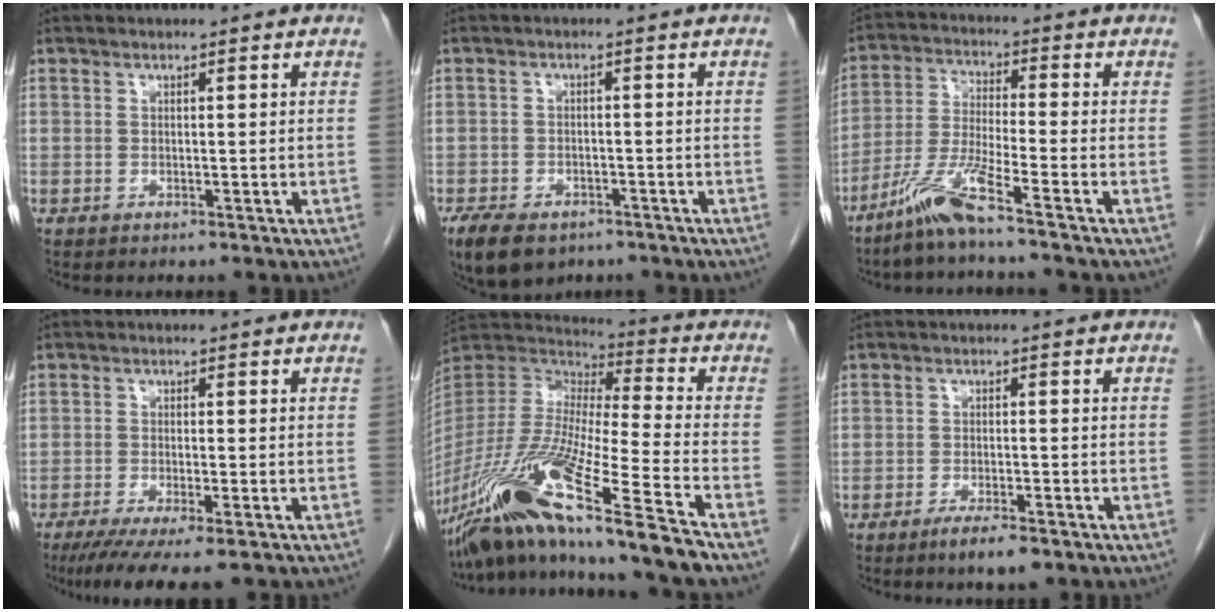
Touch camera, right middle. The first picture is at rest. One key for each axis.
{"total": 9.7, "fx": -6.6, "fy": 5.4, "fz": 4.7, "tx": -0.092, "ty": -0.004, "tz": -0.097}
{"total": 7.8, "fx": -5.6, "fy": -0.9, "fz": 5.2, "tx": -0.113, "ty": -0.023, "tz": -0.120}
{"total": 8.1, "fx": -5.7, "fy": 1.0, "fz": 5.7, "tx": -0.086, "ty": -0.019, "tz": -0.091}
{"total": 22.2, "fx": -15.5, "fy": -1.3, "fz": 15.8, "tx": -0.332, "ty": -0.055, "tz": -0.295}
{"total": 4.0, "fx": -2.7, "fy": 0.7, "fz": 2.9, "tx": -0.053, "ty": -0.005, "tz": -0.042}